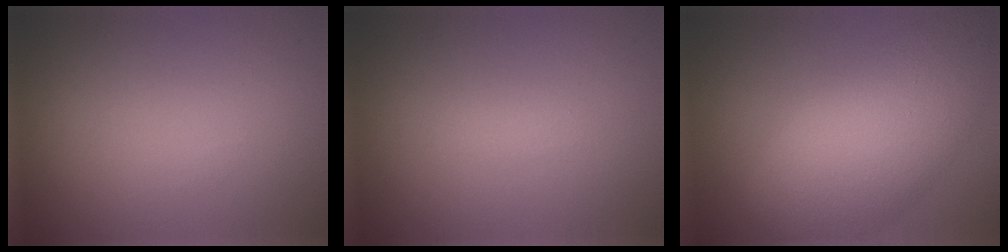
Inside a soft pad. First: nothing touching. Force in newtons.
{"total": 0.6, "press": 0.6, "slide": 0.0}
{"total": 9.2, "press": 9.2, "slide": 0.5}